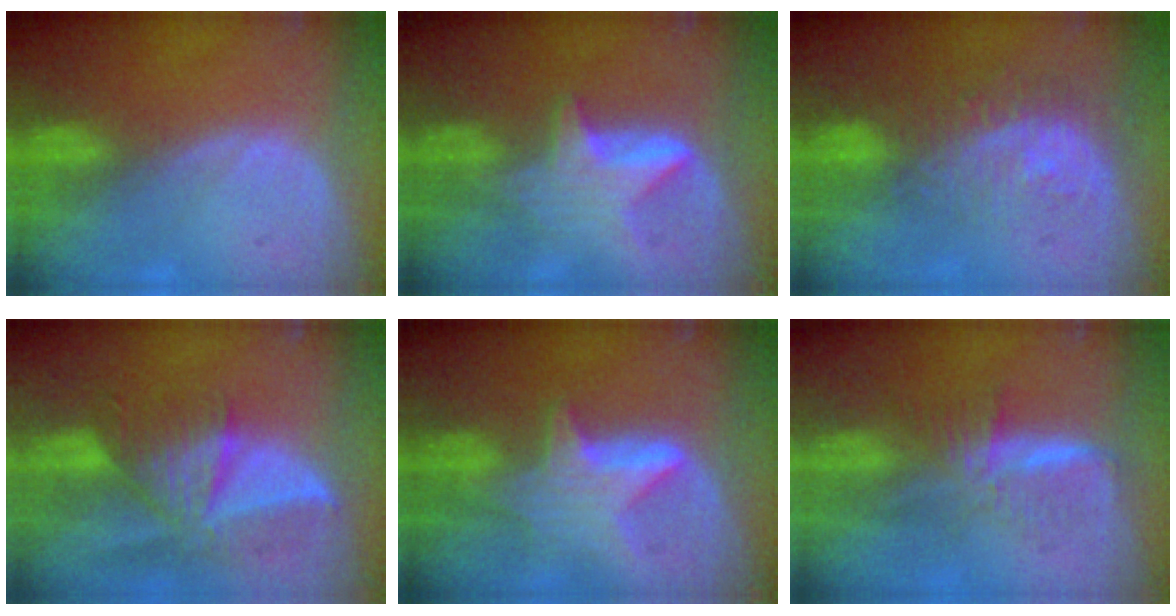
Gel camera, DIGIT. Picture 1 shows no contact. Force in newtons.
{"total": 6.1, "press": 5.7, "slide": 2.0}
{"total": 9.3, "press": 8.1, "slide": 4.5}
{"total": 9.2, "press": 8.3, "slide": 4.0}
{"total": 6.6, "press": 6.6, "slide": 0.2}
{"total": 5.9, "press": 5.7, "slide": 1.7}